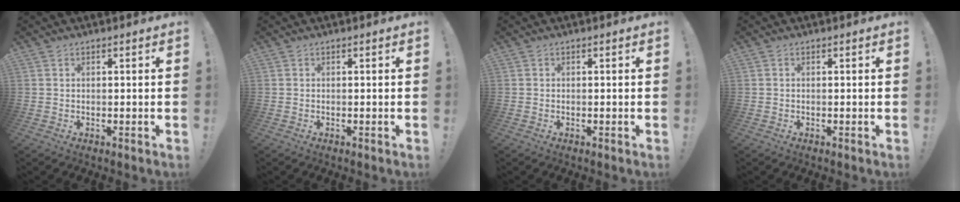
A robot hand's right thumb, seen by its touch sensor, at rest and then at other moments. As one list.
[{"total": 0.0}, {"total": 0.0}, {"total": 0.0}]